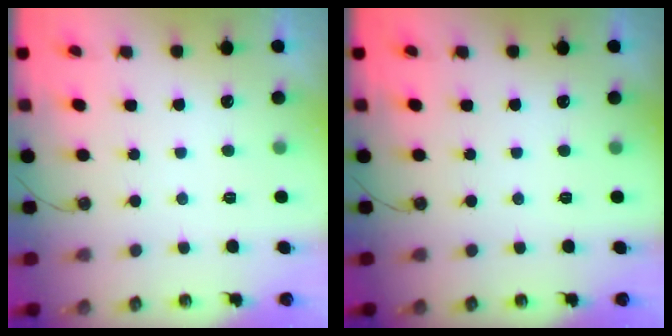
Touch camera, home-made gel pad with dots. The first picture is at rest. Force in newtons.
{"total": 0.0}